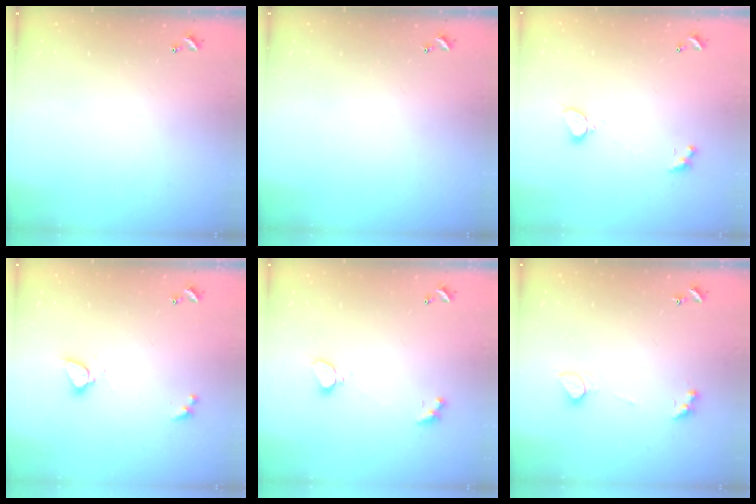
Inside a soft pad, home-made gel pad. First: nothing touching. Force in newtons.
{"total": 0.0}
{"total": 2.2, "press": 2.0, "slide": 0.9}
{"total": 3.3, "press": 3.3, "slide": 0.5}
{"total": 1.7, "press": 1.7, "slide": 0.3}
{"total": 2.4, "press": 2.3, "slide": 0.6}